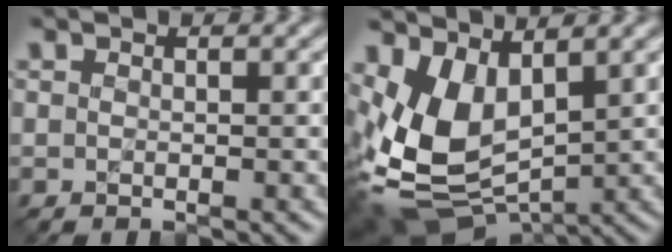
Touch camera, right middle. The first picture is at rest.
{"total": 7.7, "force": [0.9, 5.0, 5.9], "torque": [-0.136, -0.018, 0.018]}